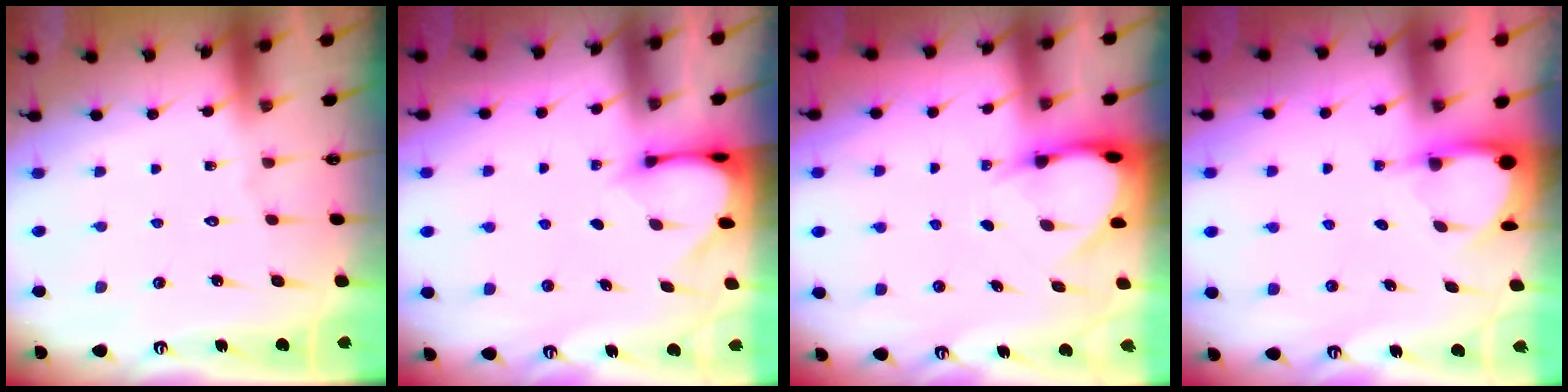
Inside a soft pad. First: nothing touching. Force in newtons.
{"total": 2.9, "press": 2.9, "slide": 0.2}
{"total": 3.9, "press": 3.9, "slide": 0.5}
{"total": 3.4, "press": 3.4, "slide": 0.3}